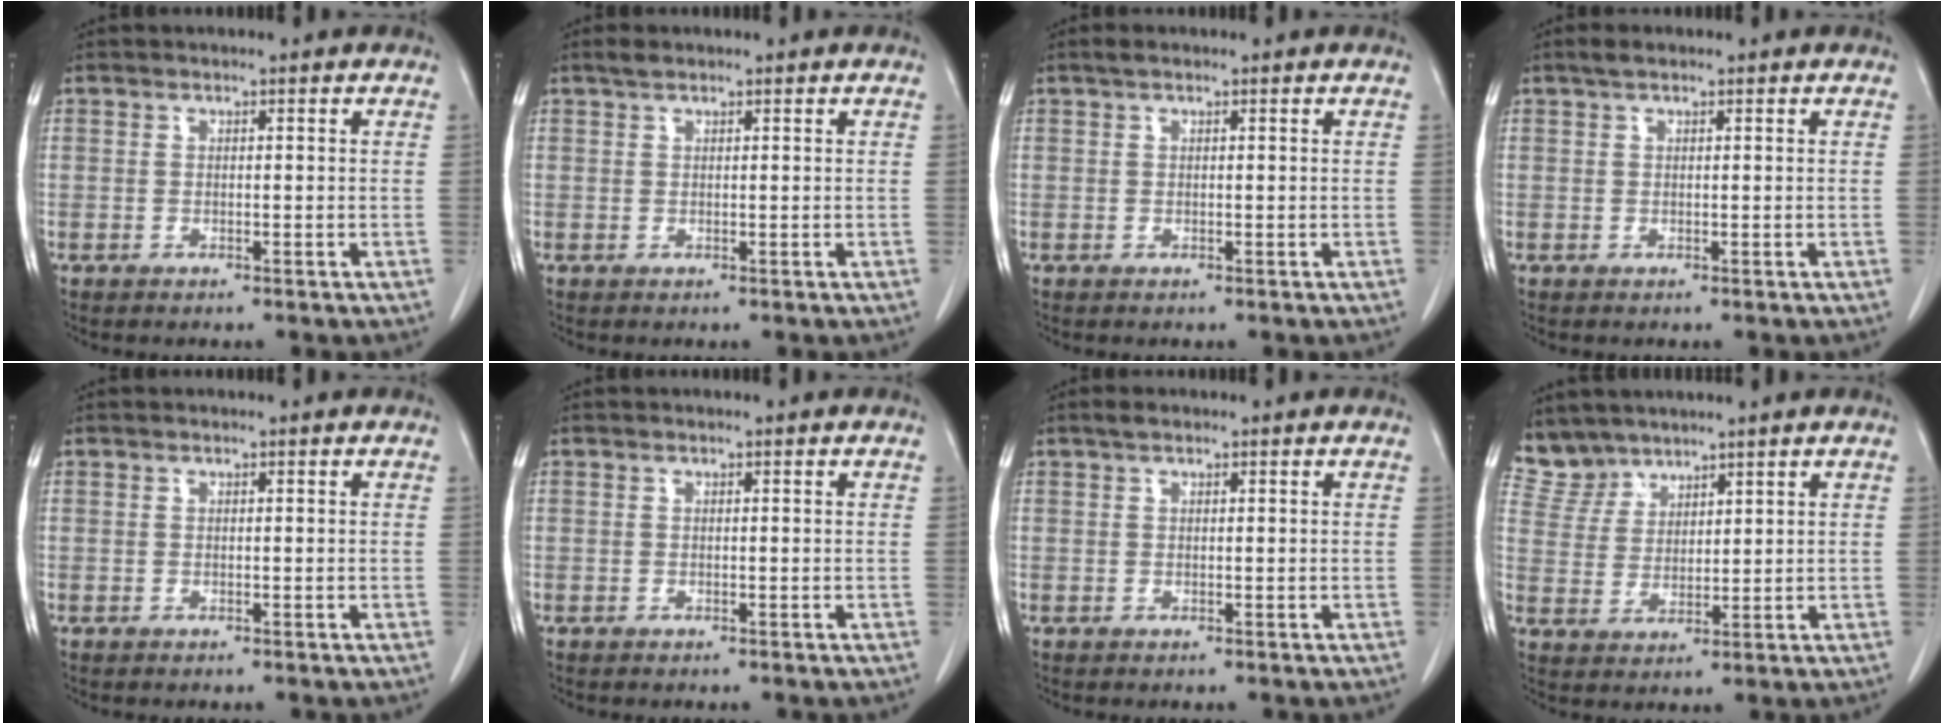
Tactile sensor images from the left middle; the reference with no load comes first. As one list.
[{"total": 1.1, "force": [0.9, 0.4, 0.6], "torque": [-0.015, 0.007, 0.018]}, {"total": 1.0, "force": [0.7, 0.3, 0.6], "torque": [-0.016, 0.012, 0.012]}, {"total": 1.4, "force": [1.0, 0.5, 0.9], "torque": [-0.021, 0.012, 0.018]}, {"total": 0.0}, {"total": 0.0}, {"total": 1.1, "force": [0.8, 0.4, 0.6], "torque": [-0.016, 0.009, 0.014]}, {"total": 5.0, "force": [4.6, 1.8, -0.4], "torque": [0.006, 0.005, 0.104]}]